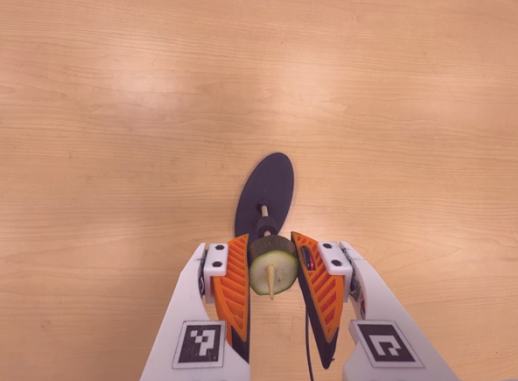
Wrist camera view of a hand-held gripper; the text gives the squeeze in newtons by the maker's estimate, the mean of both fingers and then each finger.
{"total": 10.1, "left": 10.4, "right": 9.7}